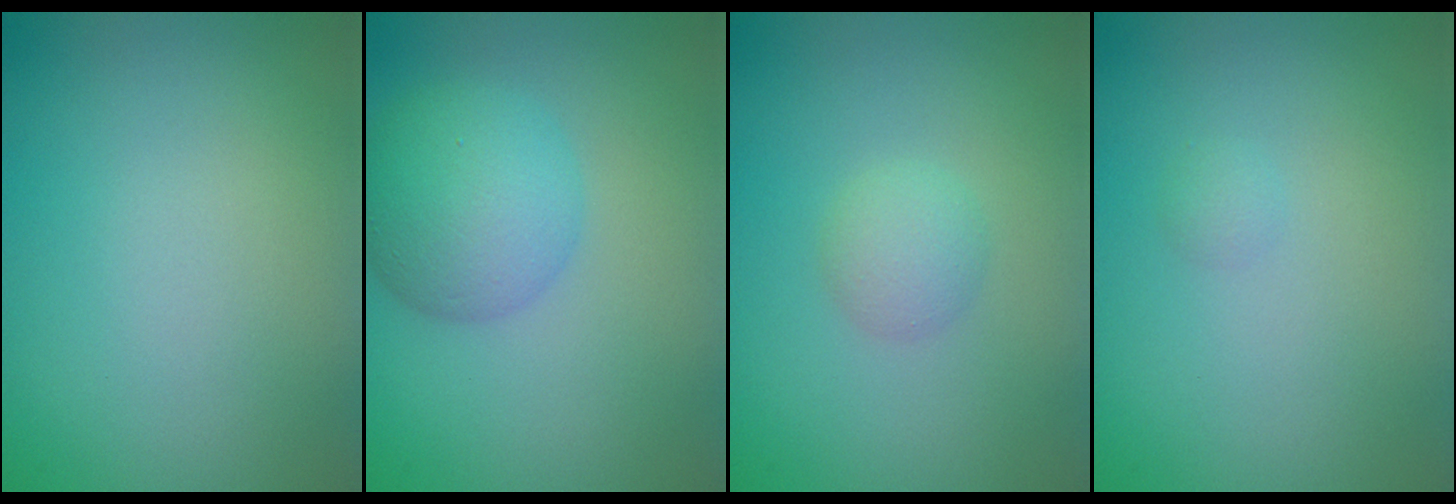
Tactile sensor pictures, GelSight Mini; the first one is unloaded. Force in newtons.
{"total": 5.2, "press": 5.2, "slide": 0.1}
{"total": 1.8, "press": 1.8, "slide": 0.1}
{"total": 0.6, "press": 0.6, "slide": 0.0}